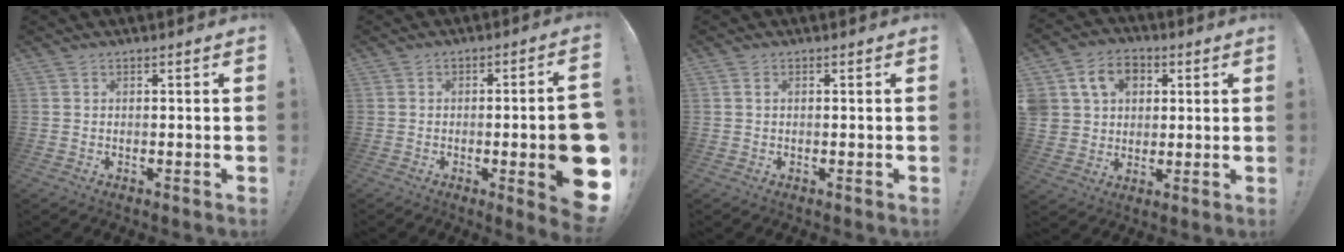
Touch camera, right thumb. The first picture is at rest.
{"total": 12.6, "force": [-2.9, 2.0, 12.1], "torque": [-0.153, 0.000, -0.033]}
{"total": 0.8, "force": [0.3, 0.4, 0.6], "torque": [-0.016, 0.003, 0.006]}
{"total": 12.2, "force": [4.5, 10.0, 5.5], "torque": [-0.082, -0.005, 0.092]}